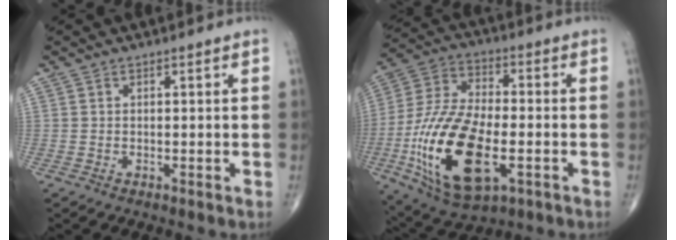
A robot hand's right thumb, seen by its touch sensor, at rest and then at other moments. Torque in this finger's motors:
{"motor_torque": [0.91, 0.56, 1.96, -0.81, 0.40]}